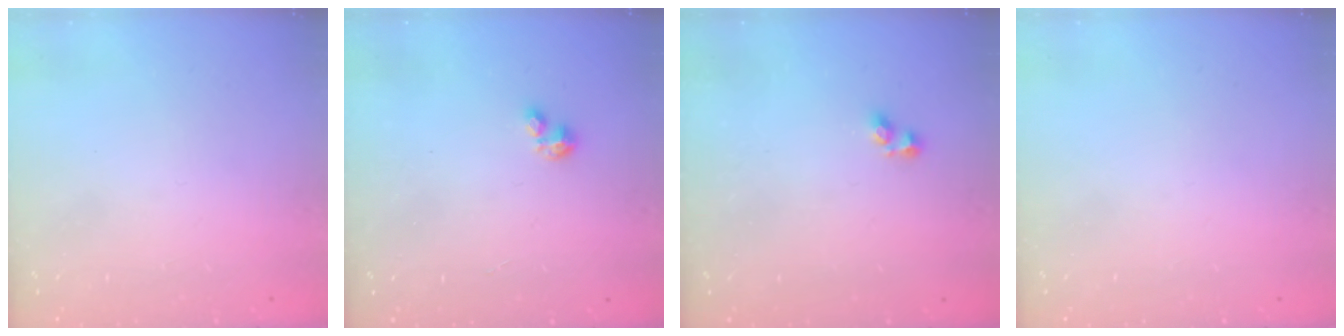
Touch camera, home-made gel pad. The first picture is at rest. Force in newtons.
{"total": 0.7, "press": 0.6, "slide": 0.2}
{"total": 1.6, "press": 1.5, "slide": 0.3}
{"total": 0.0}